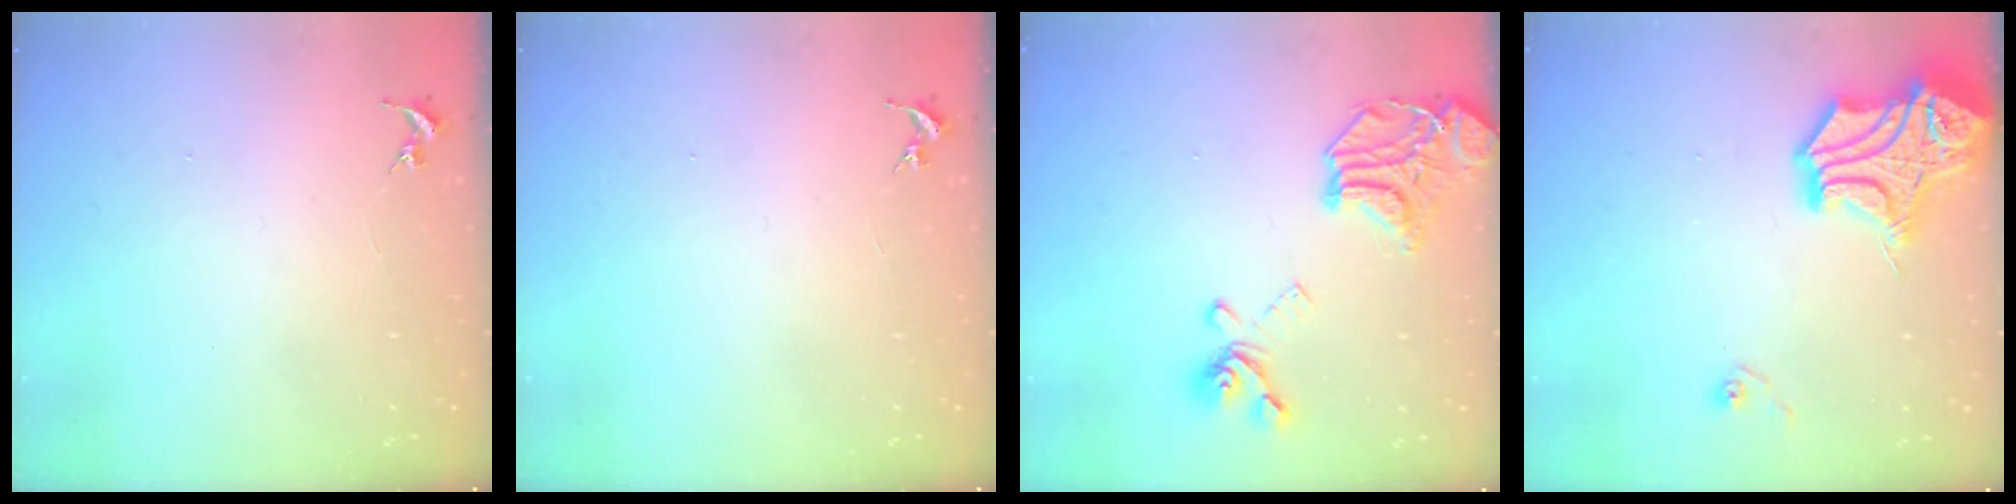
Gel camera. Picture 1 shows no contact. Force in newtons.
{"total": 0.0}
{"total": 18.3, "press": 18.1, "slide": 2.4}
{"total": 21.1, "press": 21.0, "slide": 2.6}